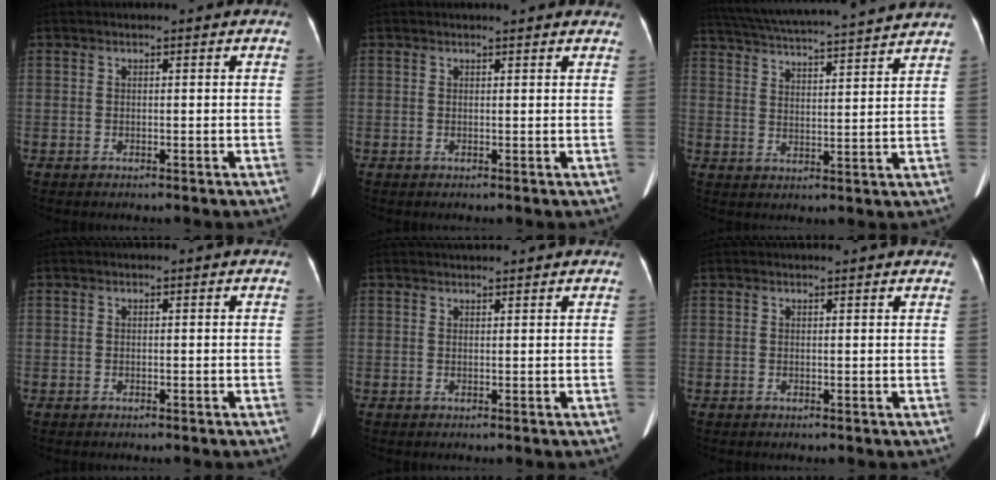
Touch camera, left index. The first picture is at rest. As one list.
[{"total": 5.2, "force": [4.9, 0.6, 1.7], "torque": [-0.018, 0.011, 0.041]}, {"total": 19.8, "force": [18.2, 0.1, 7.8], "torque": [-0.143, 0.016, 0.262]}, {"total": 0.0}, {"total": 3.3, "force": [3.2, 0.1, 0.9], "torque": [-0.011, 0.028, 0.046]}, {"total": 4.5, "force": [4.2, 0.5, 1.6], "torque": [-0.019, 0.014, 0.038]}]